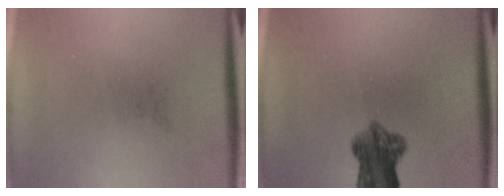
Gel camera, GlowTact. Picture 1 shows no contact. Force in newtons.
{"total": 6.5}